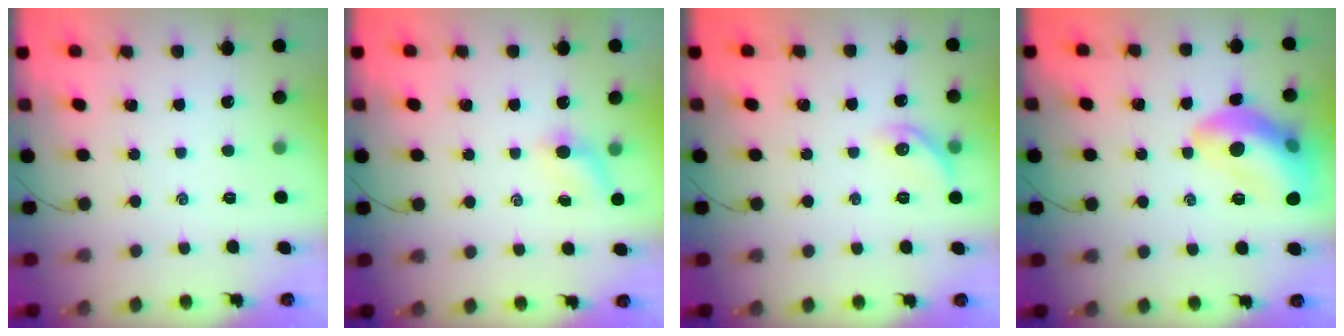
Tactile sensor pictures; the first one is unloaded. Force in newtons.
{"total": 4.0, "press": 3.8, "slide": 1.3}
{"total": 7.8, "press": 7.8, "slide": 0.5}
{"total": 14.8, "press": 14.8, "slide": 1.4}